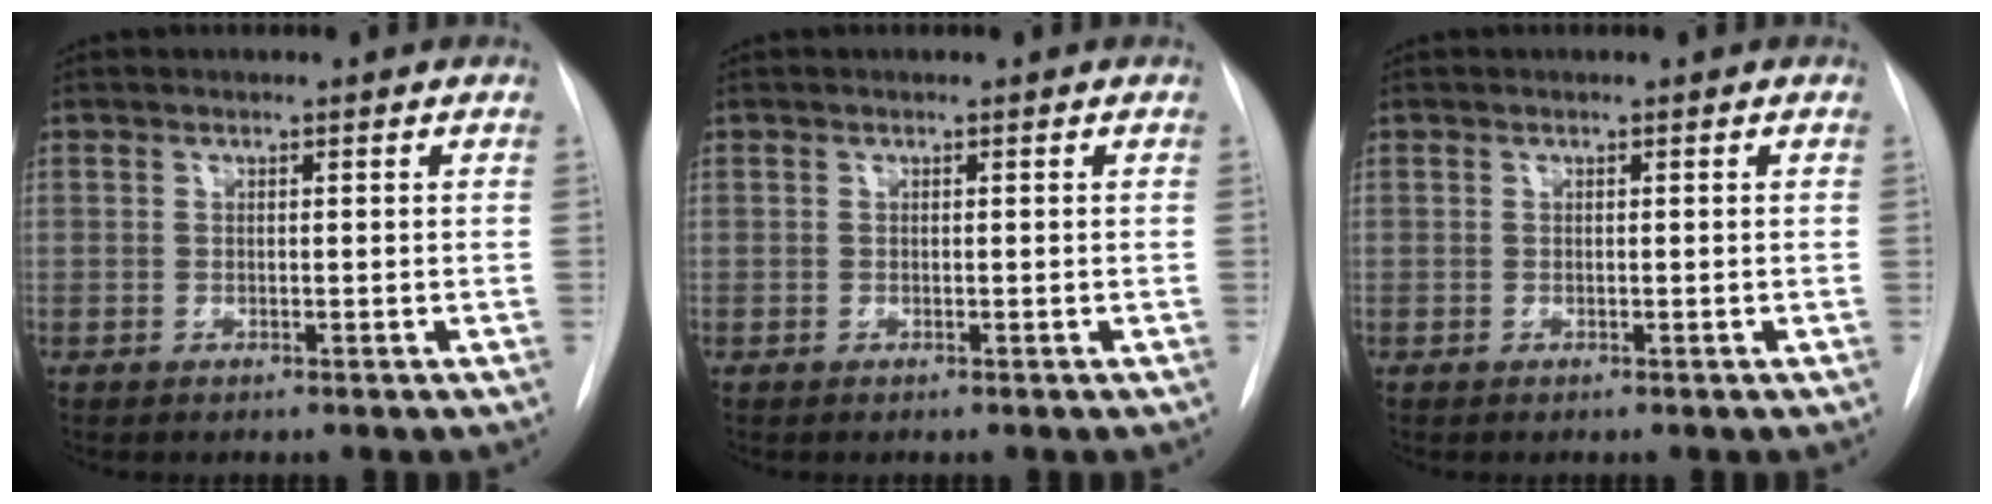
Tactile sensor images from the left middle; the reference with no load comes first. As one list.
[{"total": 0.0}, {"total": 0.0}]